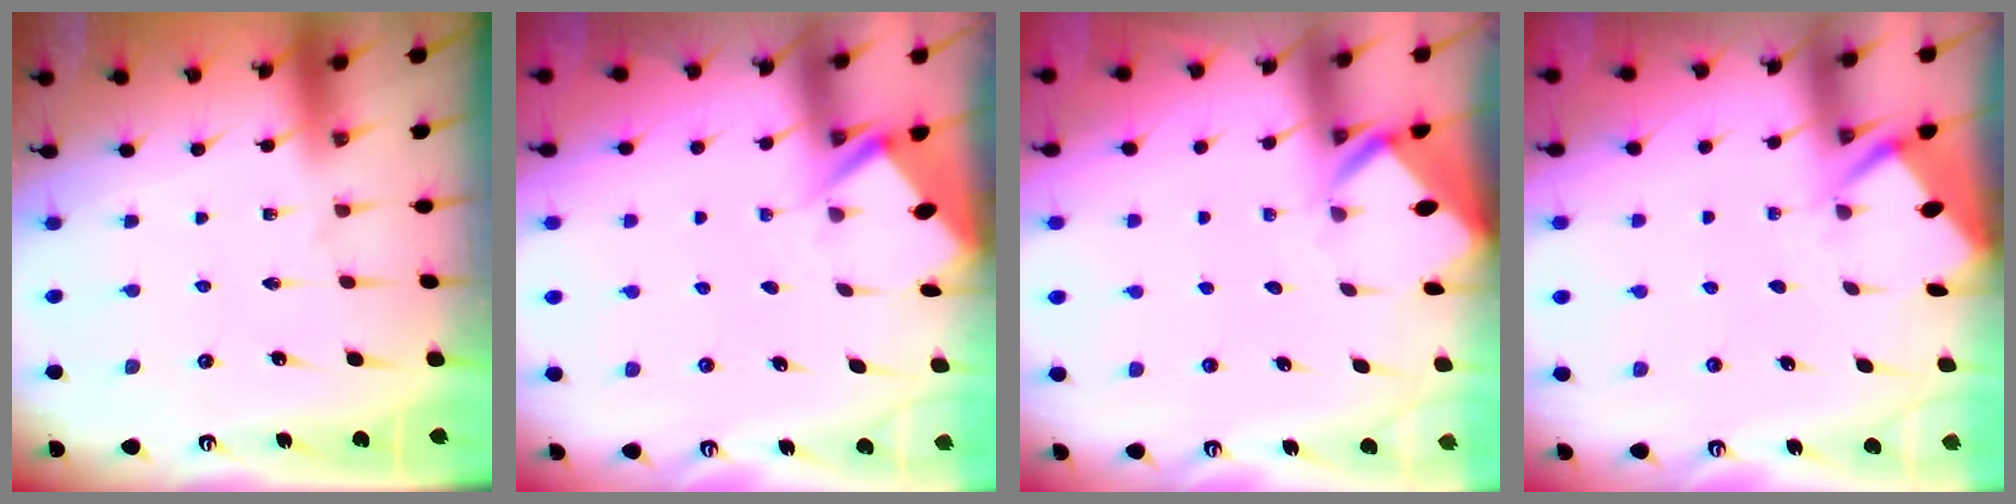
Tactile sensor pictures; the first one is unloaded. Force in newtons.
{"total": 2.8, "press": 2.8, "slide": 0.3}
{"total": 3.1, "press": 3.1, "slide": 0.2}
{"total": 2.6, "press": 2.6, "slide": 0.4}